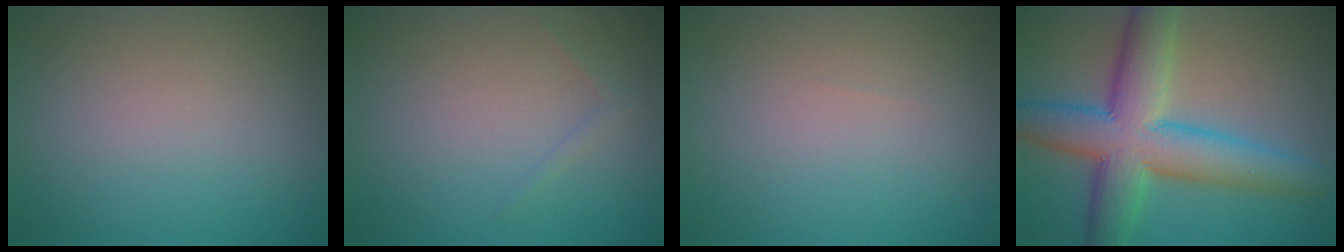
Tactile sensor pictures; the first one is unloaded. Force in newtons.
{"total": 0.6, "press": 0.6, "slide": 0.1}
{"total": 0.0}
{"total": 10.4, "press": 10.4, "slide": 0.3}